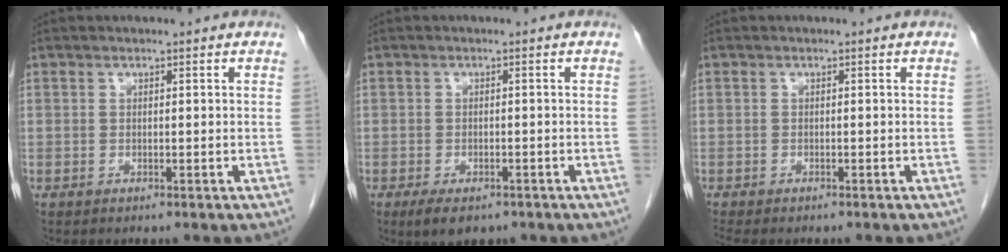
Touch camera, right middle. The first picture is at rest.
{"total": 4.7, "force": [-3.2, 2.2, 2.7], "torque": [-0.045, -0.007, -0.045]}
{"total": 3.5, "force": [-3.1, 0.9, 1.5], "torque": [-0.021, -0.008, -0.043]}